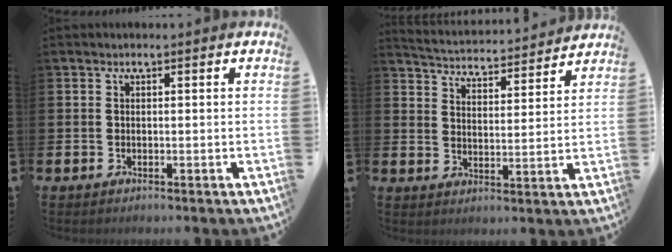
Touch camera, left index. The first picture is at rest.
{"total": 4.6, "force": [4.6, 0.4, 0.0], "torque": [-0.027, -0.040, 0.078]}